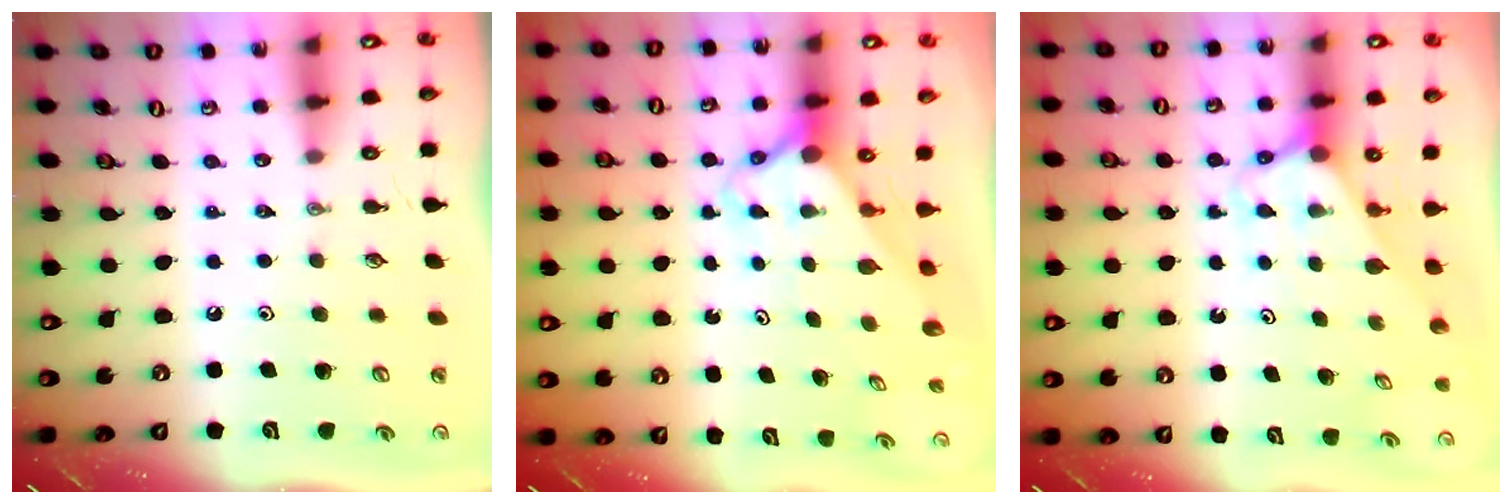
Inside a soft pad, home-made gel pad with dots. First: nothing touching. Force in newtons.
{"total": 2.8, "press": 2.8, "slide": 0.2}
{"total": 2.7, "press": 2.7, "slide": 0.2}